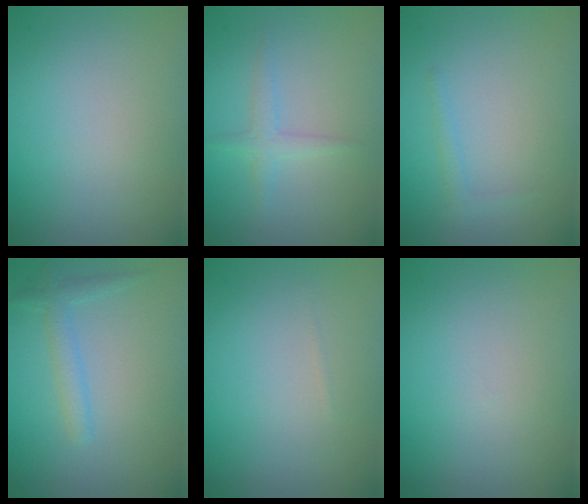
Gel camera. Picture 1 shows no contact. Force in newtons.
{"total": 1.5, "press": 1.5, "slide": 0.1}
{"total": 0.8, "press": 0.8, "slide": 0.1}
{"total": 1.9, "press": 1.9, "slide": 0.1}
{"total": 0.0}
{"total": 0.0}